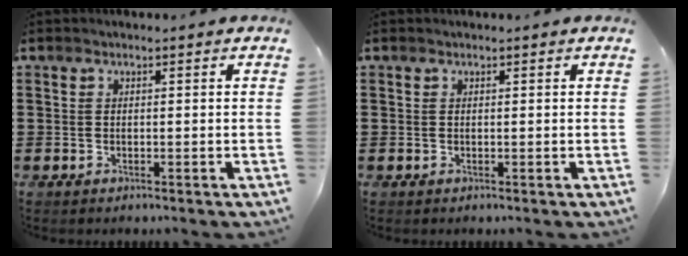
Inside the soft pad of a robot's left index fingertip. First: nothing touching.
{"total": 0.0}